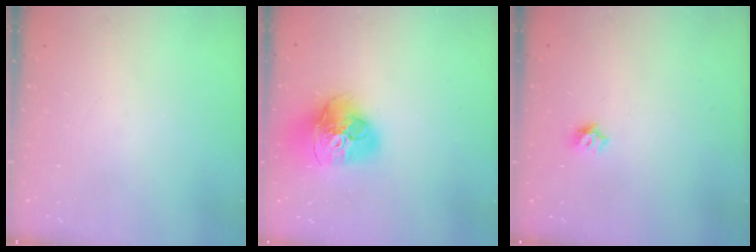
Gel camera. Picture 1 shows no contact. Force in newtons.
{"total": 18.6, "press": 18.5, "slide": 2.1}
{"total": 5.7, "press": 5.6, "slide": 0.7}